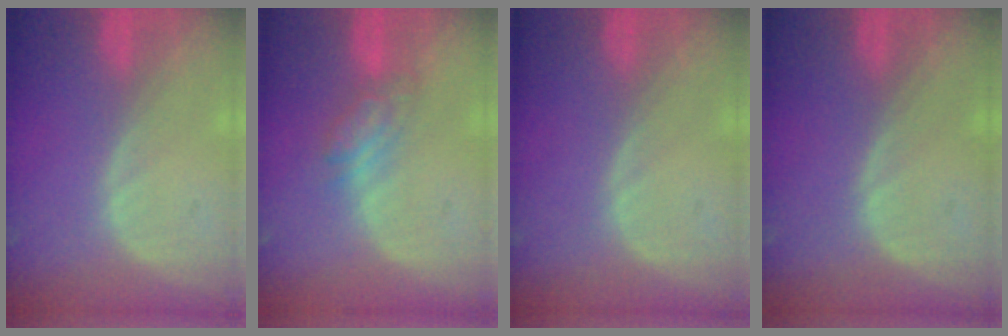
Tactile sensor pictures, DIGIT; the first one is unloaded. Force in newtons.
{"total": 4.6, "press": 4.4, "slide": 1.4}
{"total": 0.0}
{"total": 0.0}